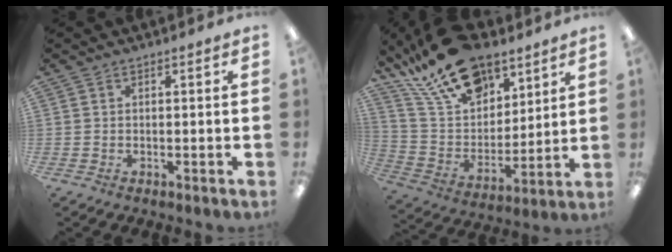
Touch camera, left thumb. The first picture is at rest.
{"total": 22.2, "force": [15.4, 11.8, 10.8], "torque": [-0.202, -0.078, 0.281]}